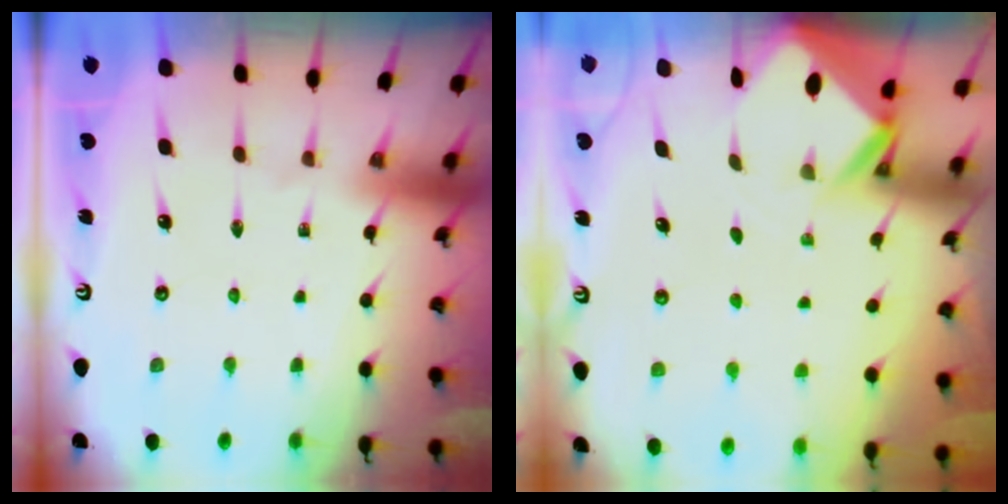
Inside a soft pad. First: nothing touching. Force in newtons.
{"total": 2.7, "press": 2.7, "slide": 0.2}